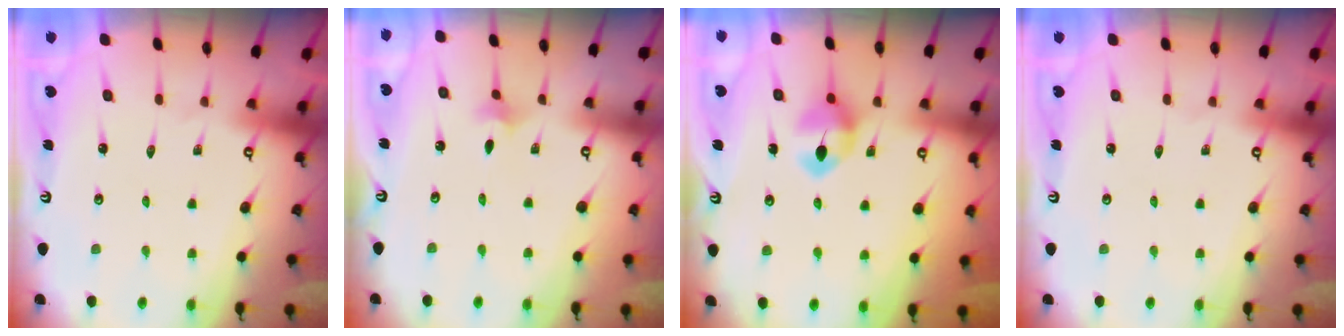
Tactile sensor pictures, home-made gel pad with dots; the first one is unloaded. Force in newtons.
{"total": 1.8, "press": 1.7, "slide": 0.5}
{"total": 7.4, "press": 7.4, "slide": 0.2}
{"total": 0.0}